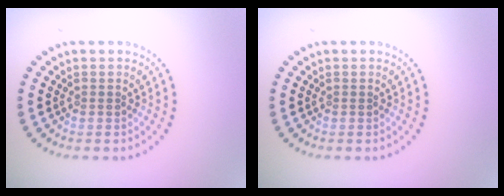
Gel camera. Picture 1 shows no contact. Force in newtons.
{"total": 0.0}